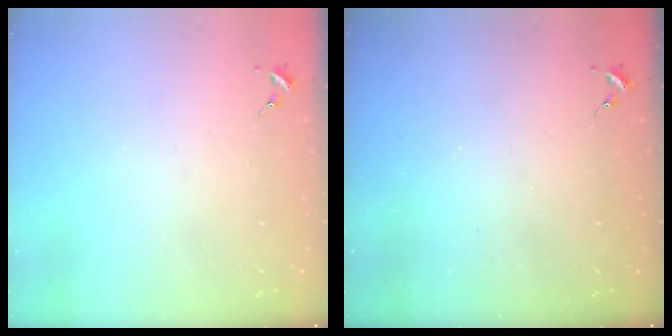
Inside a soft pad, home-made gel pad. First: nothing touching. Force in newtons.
{"total": 0.0}